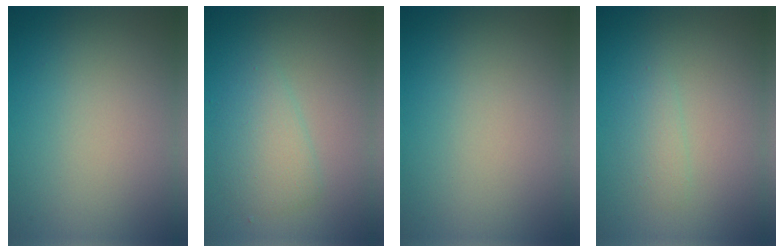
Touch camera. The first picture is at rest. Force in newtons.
{"total": 2.7, "press": 2.7, "slide": 0.0}
{"total": 0.0}
{"total": 1.2, "press": 1.2, "slide": 0.1}